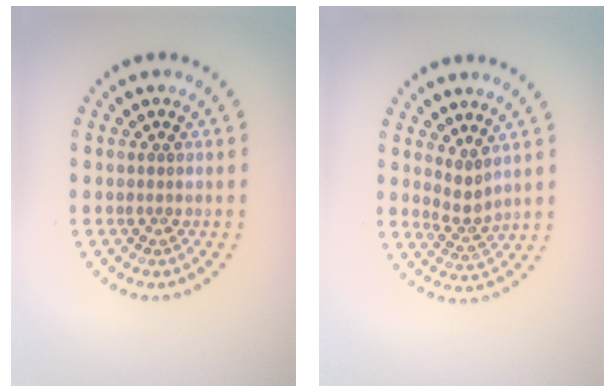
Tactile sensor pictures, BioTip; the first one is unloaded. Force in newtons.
{"total": 2.2, "press": 1.6, "slide": 1.5}